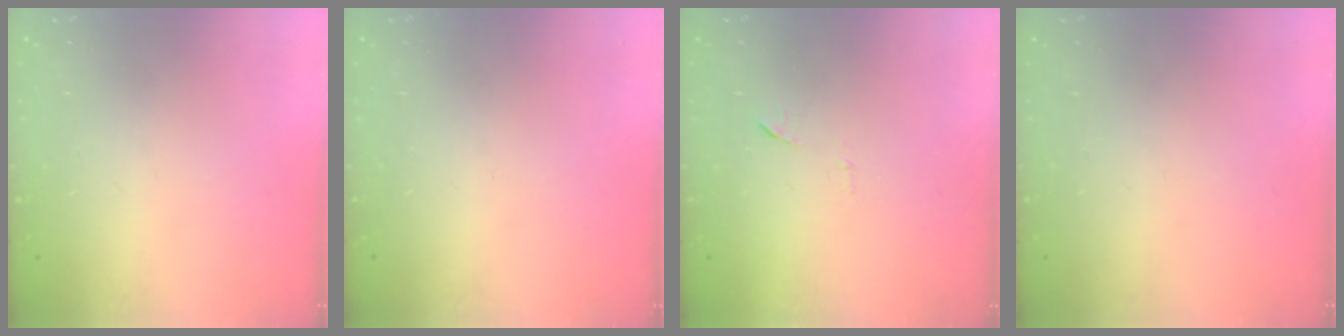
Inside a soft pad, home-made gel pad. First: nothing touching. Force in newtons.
{"total": 0.0}
{"total": 5.8, "press": 5.7, "slide": 0.4}
{"total": 0.0}